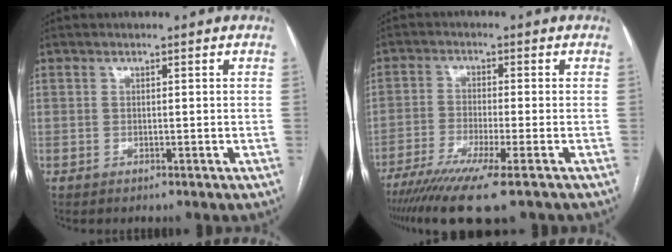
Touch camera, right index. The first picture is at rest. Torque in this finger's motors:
{"motor_torque": [1.06, -1.08, 0.83, 0.18]}